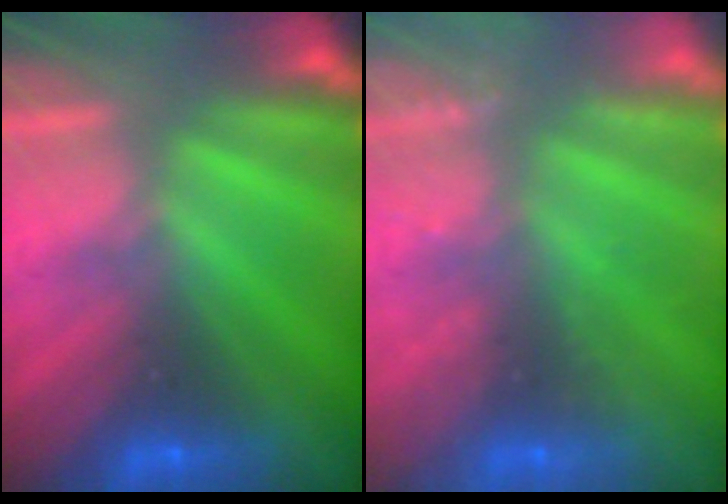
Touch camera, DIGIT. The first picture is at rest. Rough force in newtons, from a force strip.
{"total": 2.4}